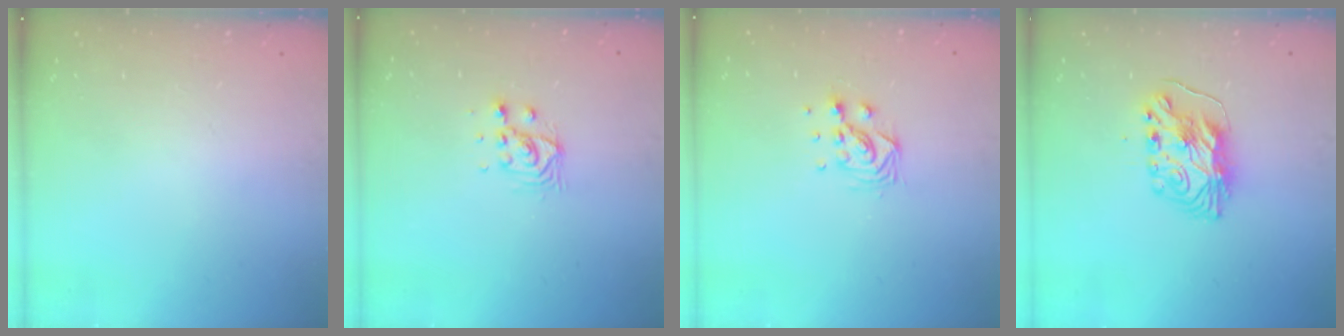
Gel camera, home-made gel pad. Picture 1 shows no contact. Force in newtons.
{"total": 5.4, "press": 5.4, "slide": 0.1}
{"total": 7.9, "press": 7.9, "slide": 0.5}
{"total": 7.7, "press": 7.7, "slide": 0.8}